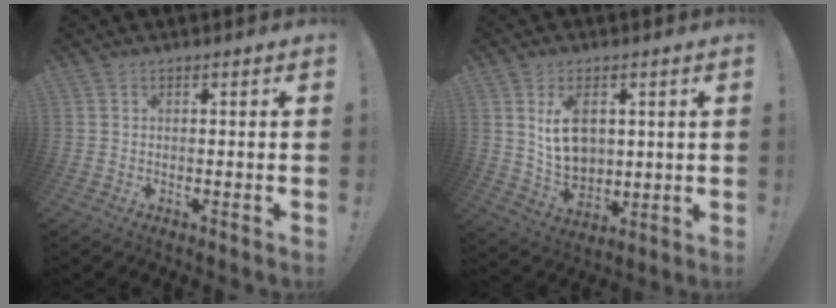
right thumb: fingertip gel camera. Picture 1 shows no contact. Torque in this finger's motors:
{"motor_torque": [-0.22, 0.73, 0.35, 0.42, 0.17]}